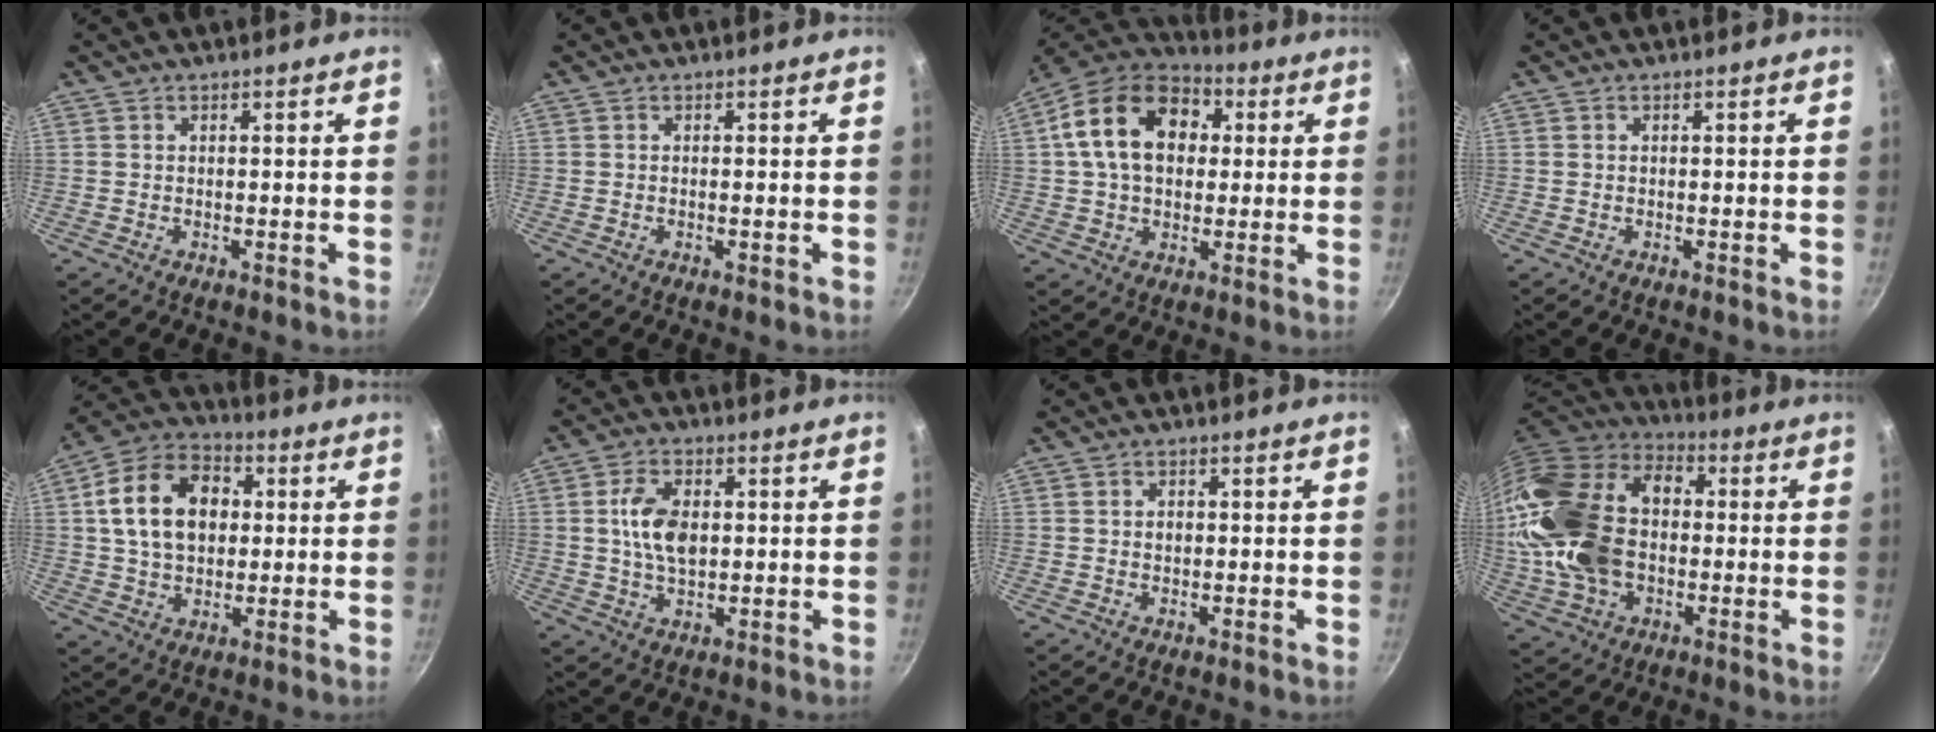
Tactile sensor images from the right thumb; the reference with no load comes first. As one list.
[{"total": 0.9, "force": [-0.2, 0.3, 0.8], "torque": [-0.014, 0.001, -0.004]}, {"total": 18.2, "force": [3.7, 12.9, 12.3], "torque": [-0.189, 0.025, 0.048]}, {"total": 0.0}, {"total": 15.8, "force": [2.6, 11.3, 10.7], "torque": [-0.158, 0.019, 0.034]}, {"total": 8.6, "force": [1.0, 5.2, 6.8], "torque": [-0.114, 0.003, 0.017]}, {"total": 1.6, "force": [0.1, 1.2, 1.0], "torque": [-0.014, 0.003, 0.001]}, {"total": 24.4, "force": [-0.2, 16.7, 17.7], "torque": [-0.335, 0.036, -0.003]}]